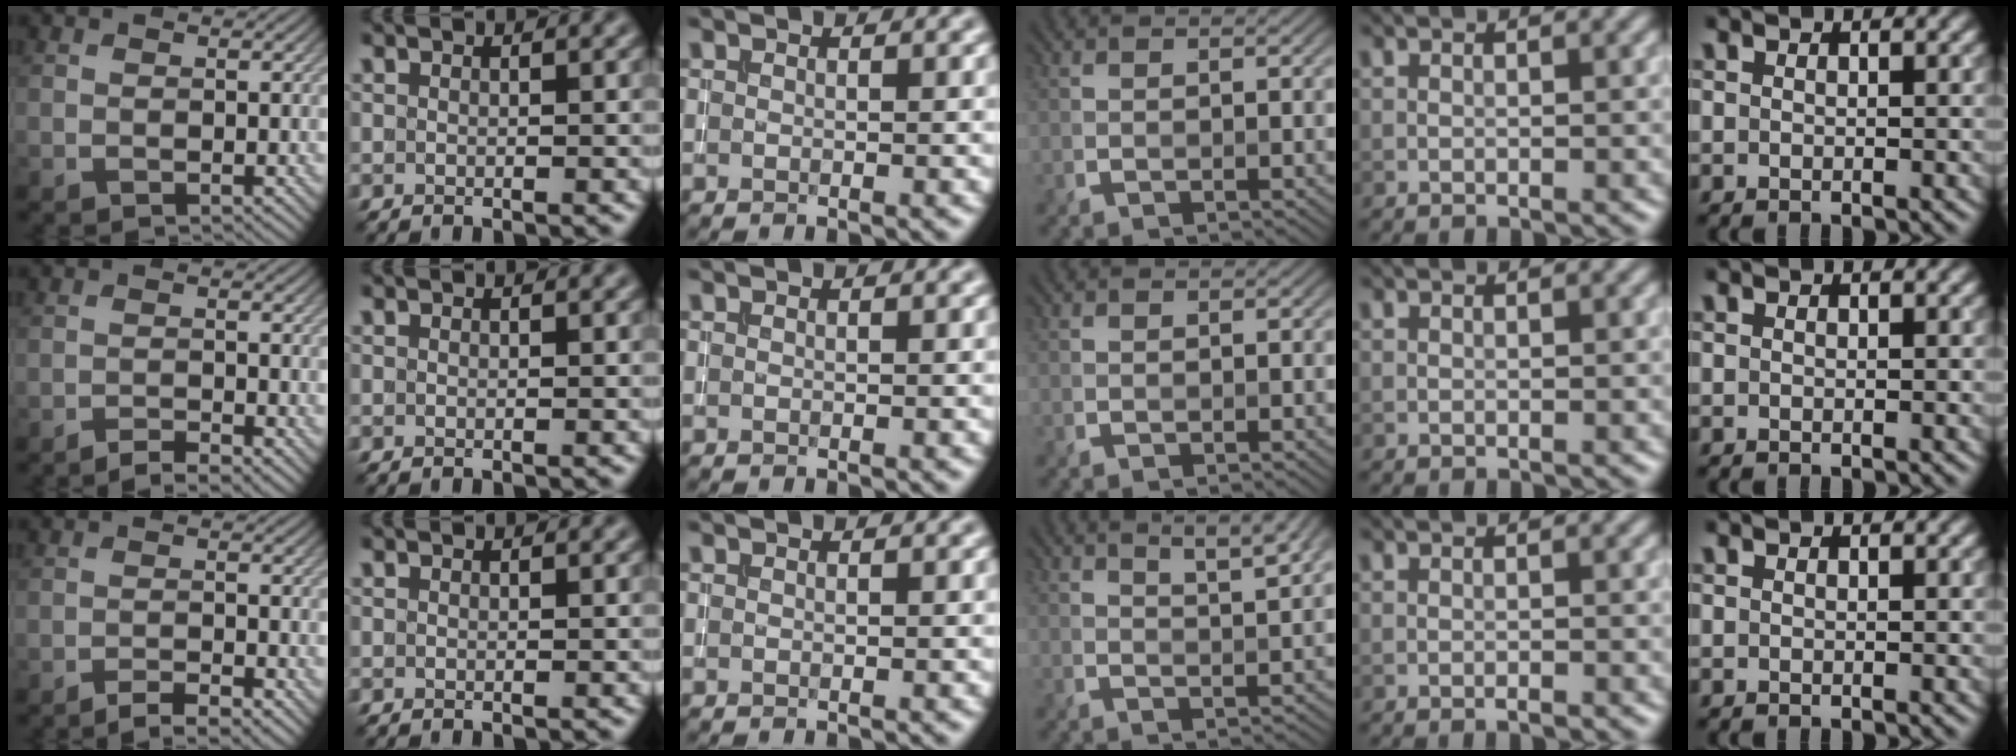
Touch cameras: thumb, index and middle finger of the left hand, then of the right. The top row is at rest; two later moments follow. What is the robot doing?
{"motion": "pour", "object": "almond"}